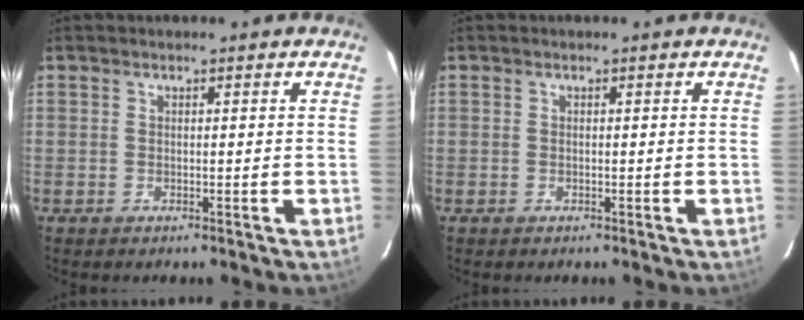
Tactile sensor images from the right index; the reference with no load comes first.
{"total": 0.0}